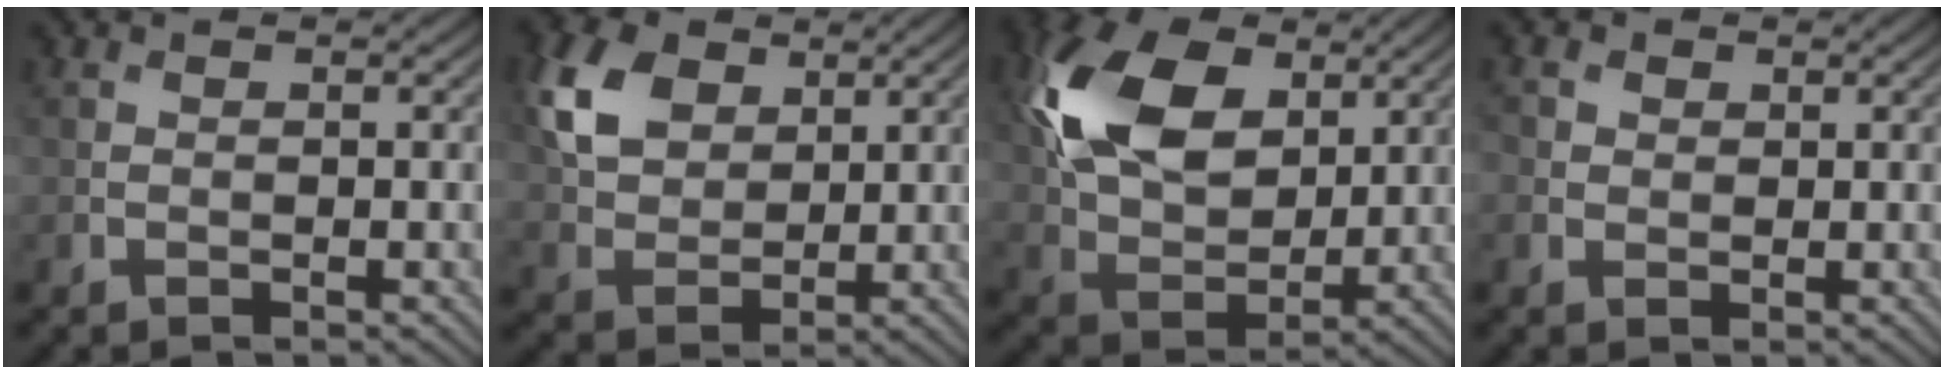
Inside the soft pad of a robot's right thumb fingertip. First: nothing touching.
{"total": 8.2, "force": [3.4, 5.8, 4.7], "torque": [-0.127, 0.008, 0.063]}
{"total": 13.9, "force": [4.7, 9.0, 9.5], "torque": [-0.225, 0.020, 0.085]}
{"total": 1.7, "force": [0.4, 1.6, 0.6], "torque": [-0.016, 0.001, 0.004]}